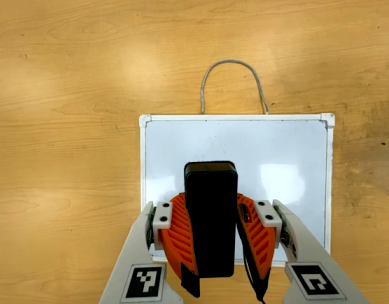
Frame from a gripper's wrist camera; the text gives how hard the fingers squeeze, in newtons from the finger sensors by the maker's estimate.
{"total": 9.5, "left": 8.5, "right": 10.5}